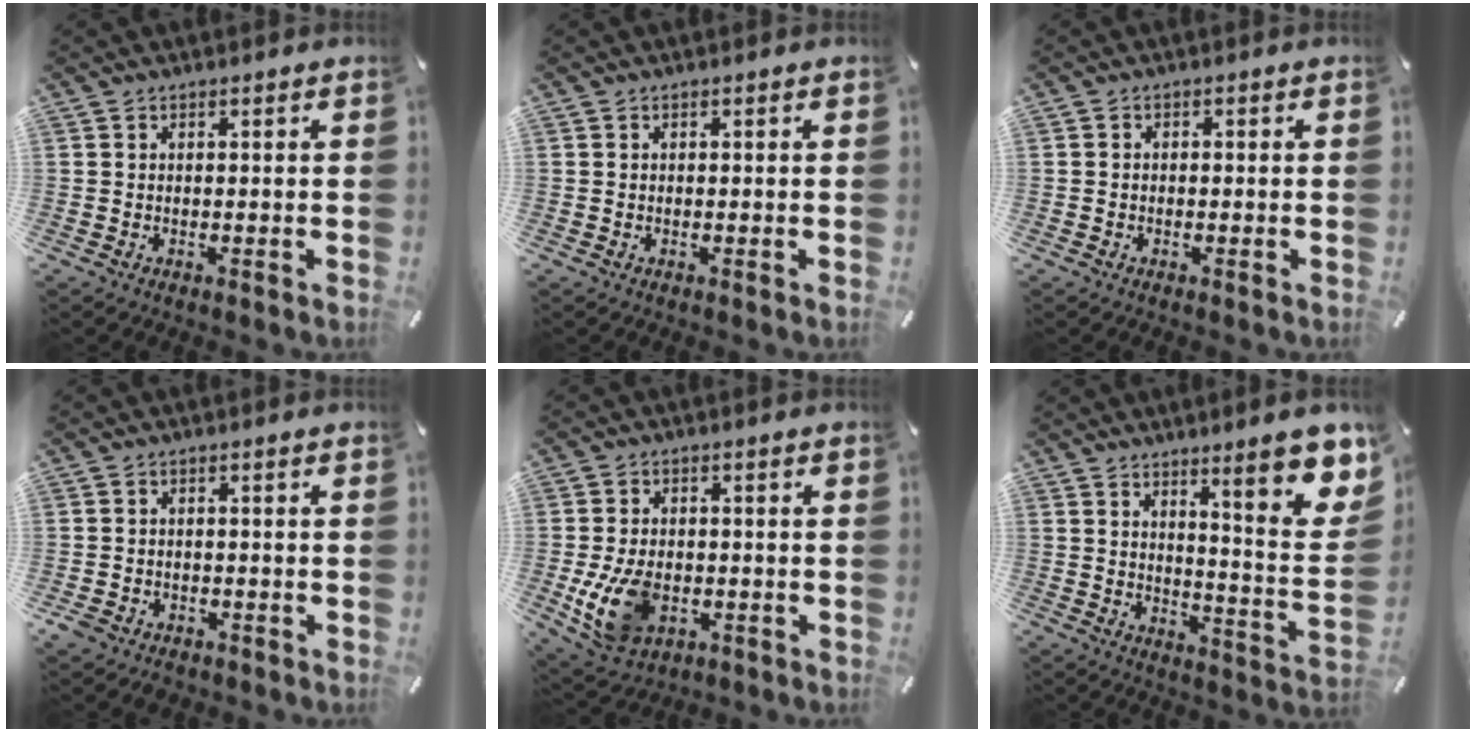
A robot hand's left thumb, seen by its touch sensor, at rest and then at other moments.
{"total": 0.0}
{"total": 0.9, "force": [-0.5, 0.7, 0.3], "torque": [-0.004, 0.004, -0.012]}
{"total": 2.5, "force": [-1.7, 1.7, 0.7], "torque": [-0.016, 0.007, -0.036]}
{"total": 11.2, "force": [-2.6, 7.9, 7.6], "torque": [-0.161, 0.004, -0.043]}
{"total": 13.8, "force": [8.9, 2.8, 10.2], "torque": [-0.138, -0.068, 0.141]}